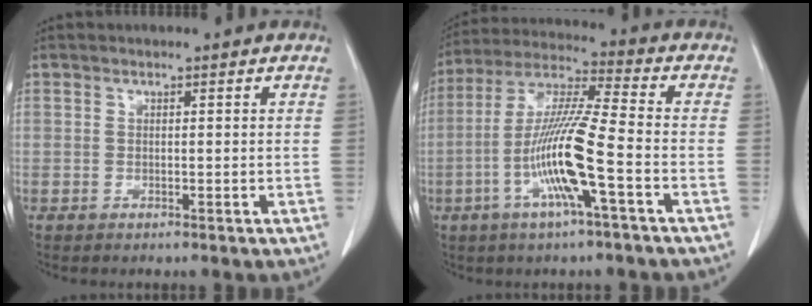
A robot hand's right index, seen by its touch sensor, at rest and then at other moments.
{"total": 13.6, "force": [-4.3, 0.3, 12.9], "torque": [-0.259, 0.001, -0.087]}